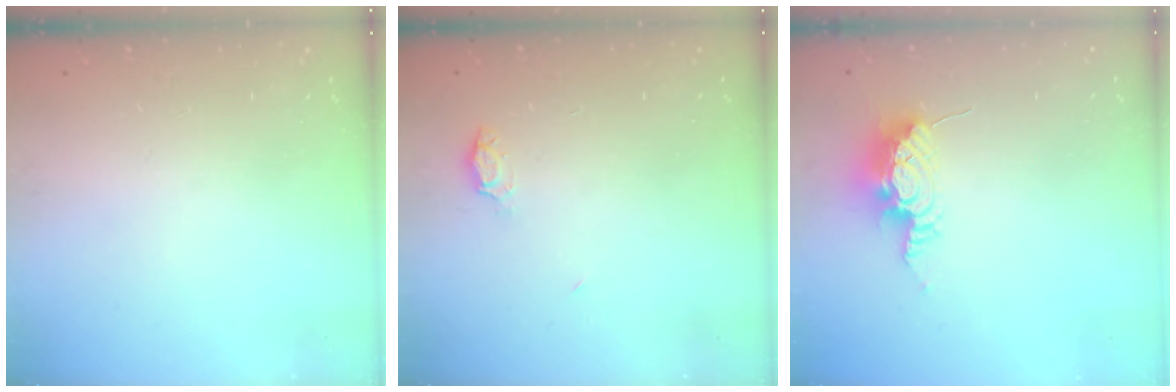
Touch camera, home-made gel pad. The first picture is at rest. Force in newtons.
{"total": 3.6, "press": 3.6, "slide": 0.5}
{"total": 9.1, "press": 9.1, "slide": 1.0}